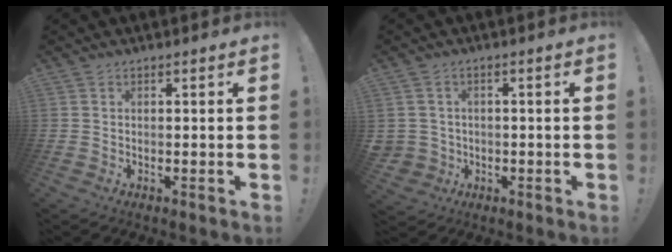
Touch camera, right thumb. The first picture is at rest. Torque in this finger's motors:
{"motor_torque": [0.76, 2.62, 1.19, -0.28, 0.61]}